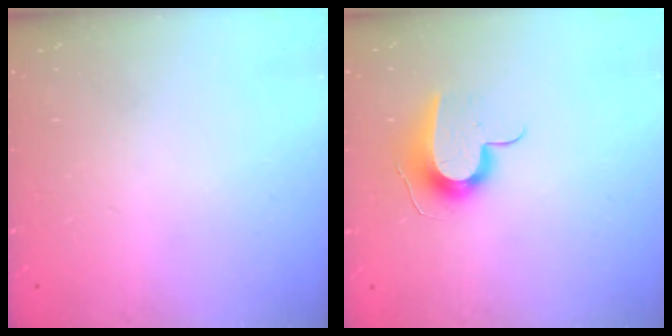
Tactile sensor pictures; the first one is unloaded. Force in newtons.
{"total": 10.8, "press": 10.8, "slide": 0.2}